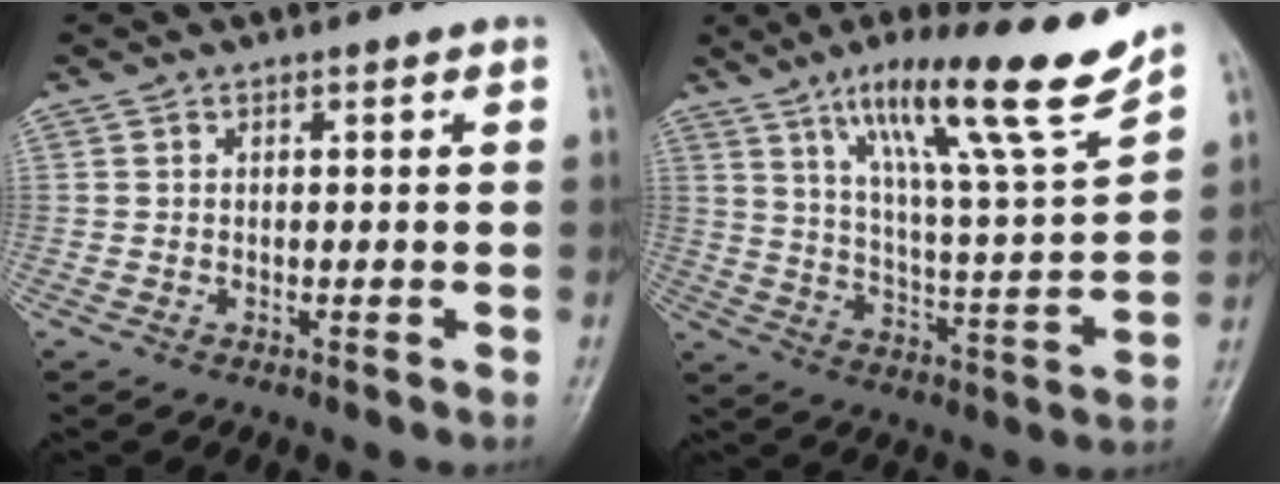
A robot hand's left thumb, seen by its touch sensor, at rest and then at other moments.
{"total": 19.8, "force": [13.5, 1.5, 14.3], "torque": [-0.206, -0.070, 0.220]}